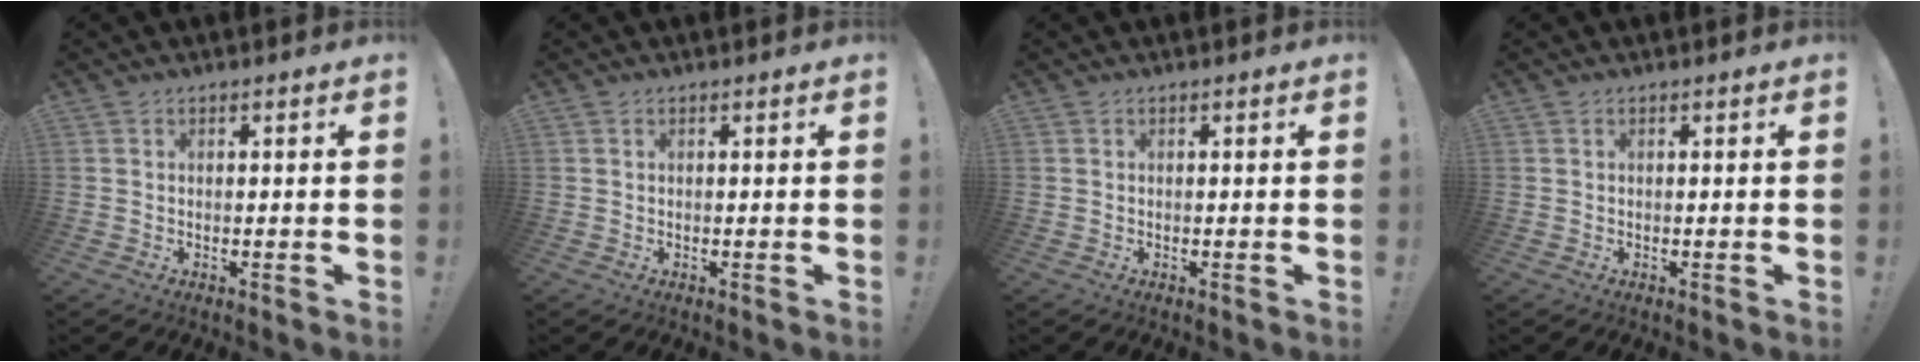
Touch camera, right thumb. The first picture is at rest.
{"total": 0.0}
{"total": 0.0}
{"total": 0.0}